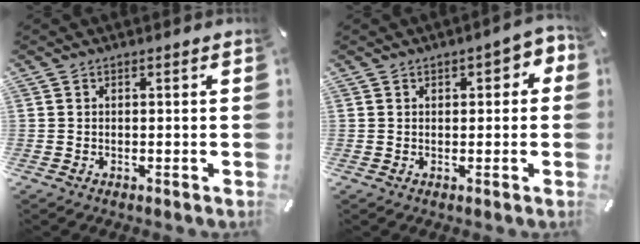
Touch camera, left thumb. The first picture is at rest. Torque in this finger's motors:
{"motor_torque": [0.04, 0.10, 0.21, 0.19, 0.03]}